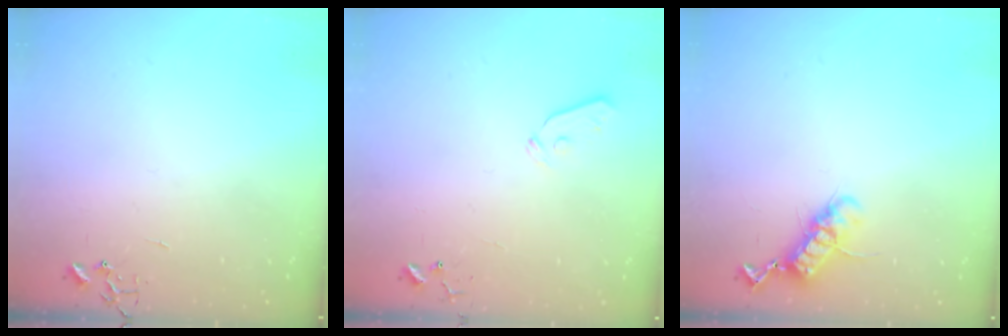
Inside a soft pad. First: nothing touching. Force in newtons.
{"total": 4.4, "press": 4.3, "slide": 0.6}
{"total": 11.7, "press": 11.7, "slide": 0.9}